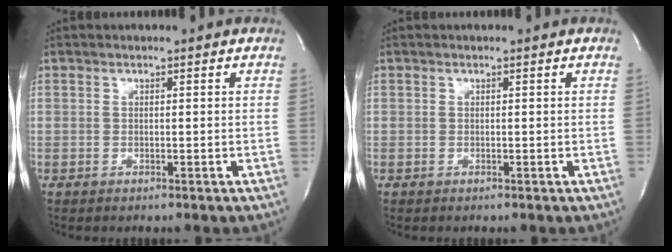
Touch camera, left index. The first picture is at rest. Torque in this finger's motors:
{"motor_torque": [0.00, 0.00, 0.00, 0.00]}